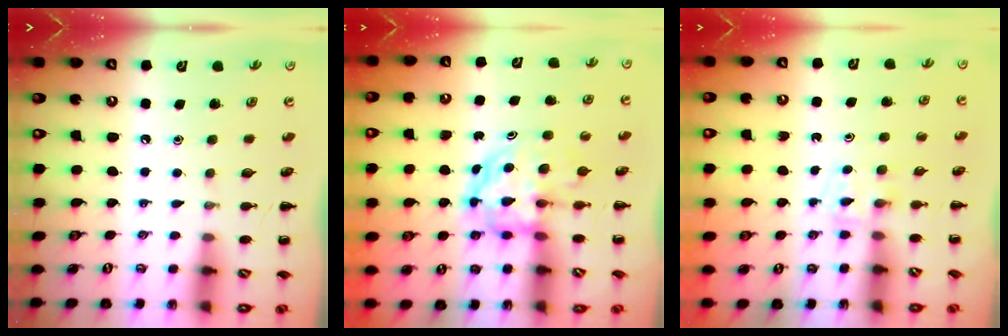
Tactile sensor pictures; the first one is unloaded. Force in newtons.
{"total": 5.0, "press": 4.9, "slide": 1.2}
{"total": 3.8, "press": 3.6, "slide": 1.2}